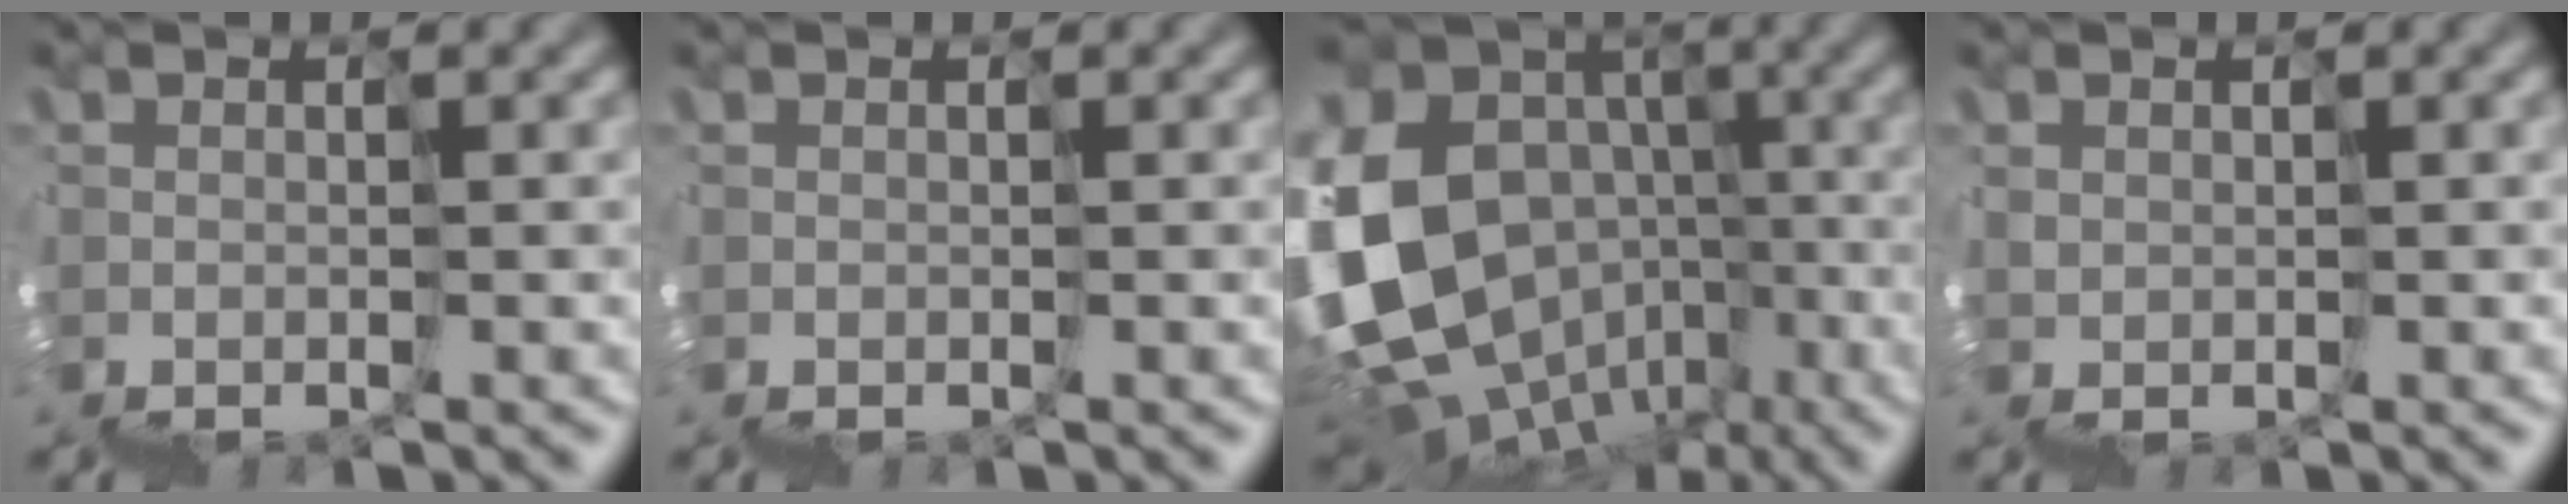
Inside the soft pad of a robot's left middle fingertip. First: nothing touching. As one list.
[{"total": 0.0}, {"total": 14.0, "force": [-0.1, 11.7, 7.6], "torque": [-0.186, 0.004, 0.007]}, {"total": 1.7, "force": [0.3, 1.1, 1.2], "torque": [-0.020, -0.003, 0.008]}]